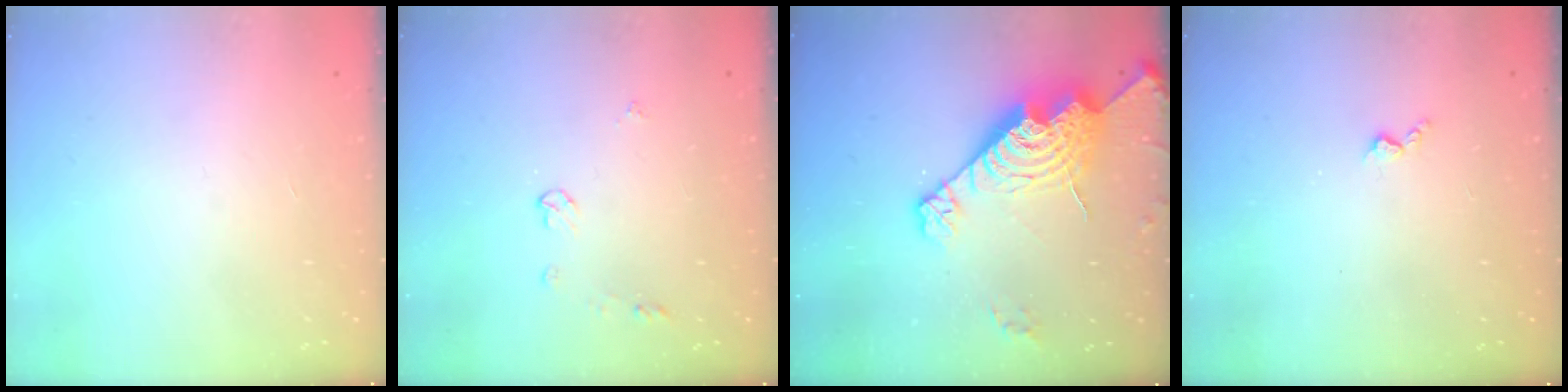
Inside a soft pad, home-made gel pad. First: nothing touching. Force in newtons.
{"total": 3.9, "press": 3.8, "slide": 0.6}
{"total": 19.6, "press": 19.5, "slide": 1.8}
{"total": 2.8, "press": 2.8, "slide": 0.5}